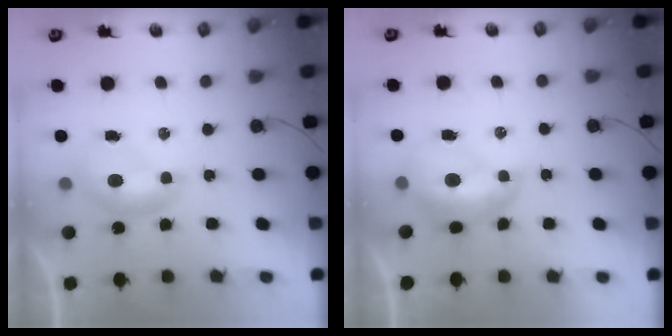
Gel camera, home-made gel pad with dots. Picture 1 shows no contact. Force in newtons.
{"total": 2.8, "press": 2.7, "slide": 0.7}